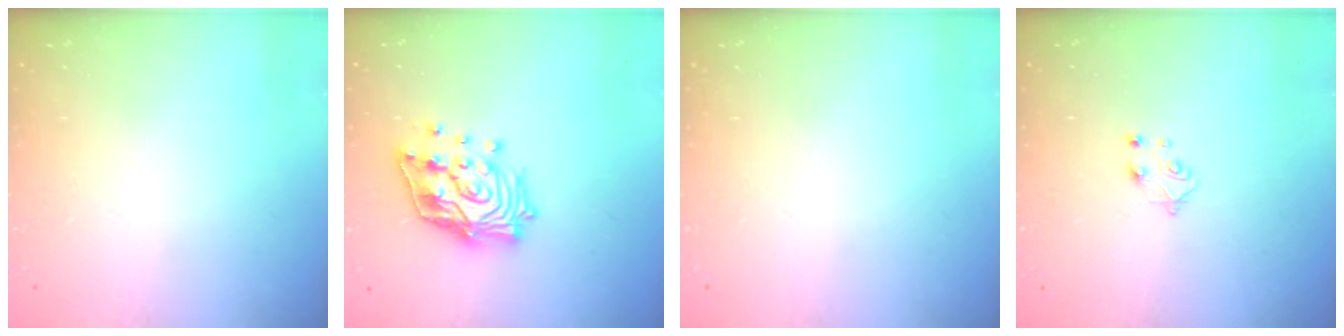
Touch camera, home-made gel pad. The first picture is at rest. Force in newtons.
{"total": 16.6, "press": 16.4, "slide": 2.7}
{"total": 0.0}
{"total": 4.9, "press": 4.9, "slide": 0.5}